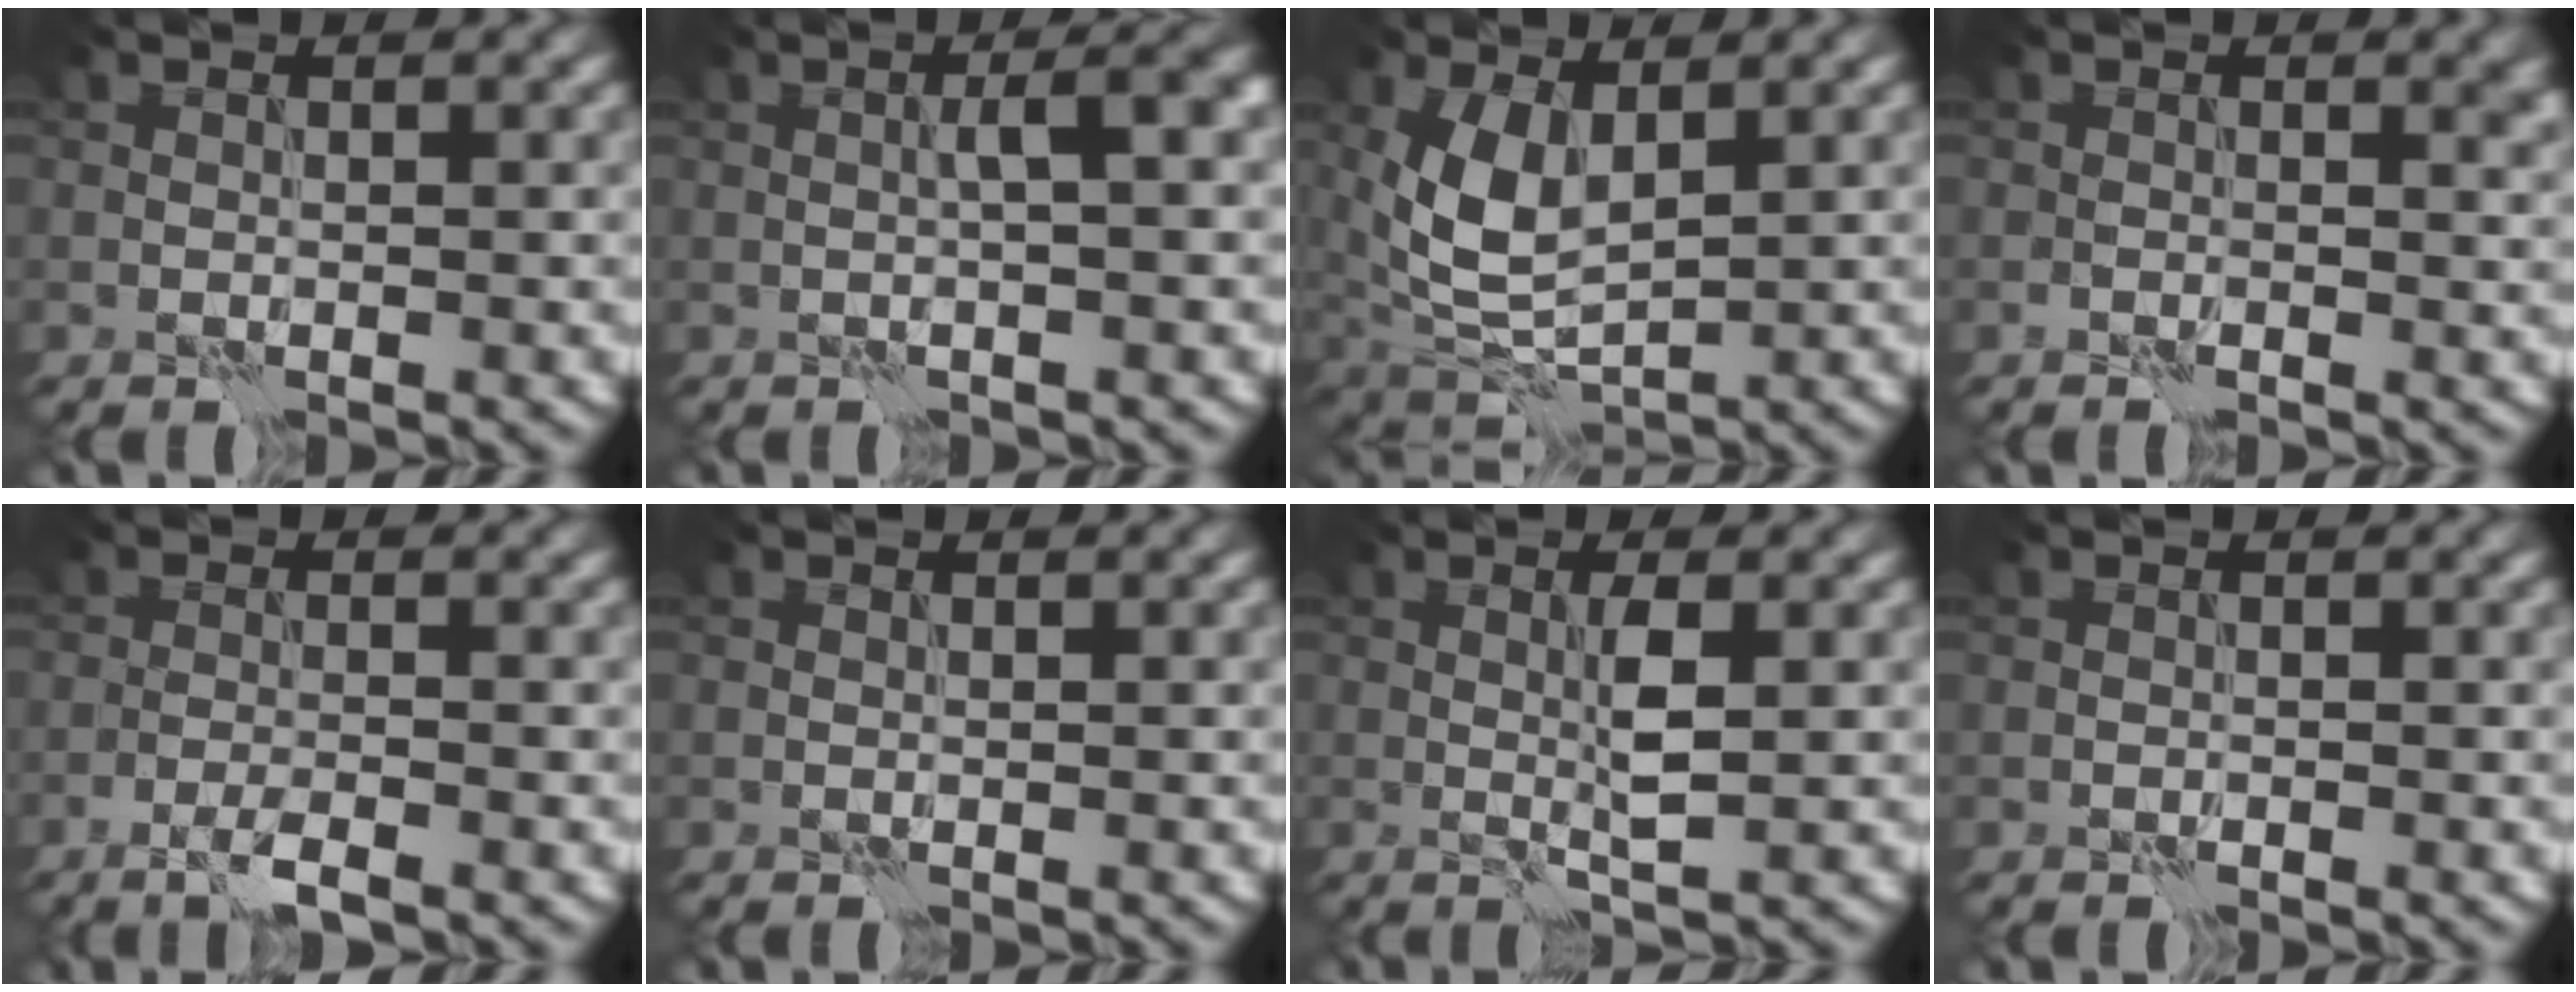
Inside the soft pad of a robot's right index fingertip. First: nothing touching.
{"total": 3.1, "force": [0.2, 0.3, 3.1], "torque": [-0.049, 0.009, 0.002]}
{"total": 5.8, "force": [1.2, 3.1, 4.7], "torque": [-0.111, -0.006, 0.031]}
{"total": 1.5, "force": [0.5, 0.8, 1.1], "torque": [-0.009, -0.005, 0.007]}
{"total": 1.9, "force": [-1.1, 0.1, 1.5], "torque": [-0.029, 0.000, -0.026]}
{"total": 0.0}
{"total": 2.2, "force": [0.3, 0.2, 2.1], "torque": [-0.040, 0.001, 0.005]}
{"total": 0.0}